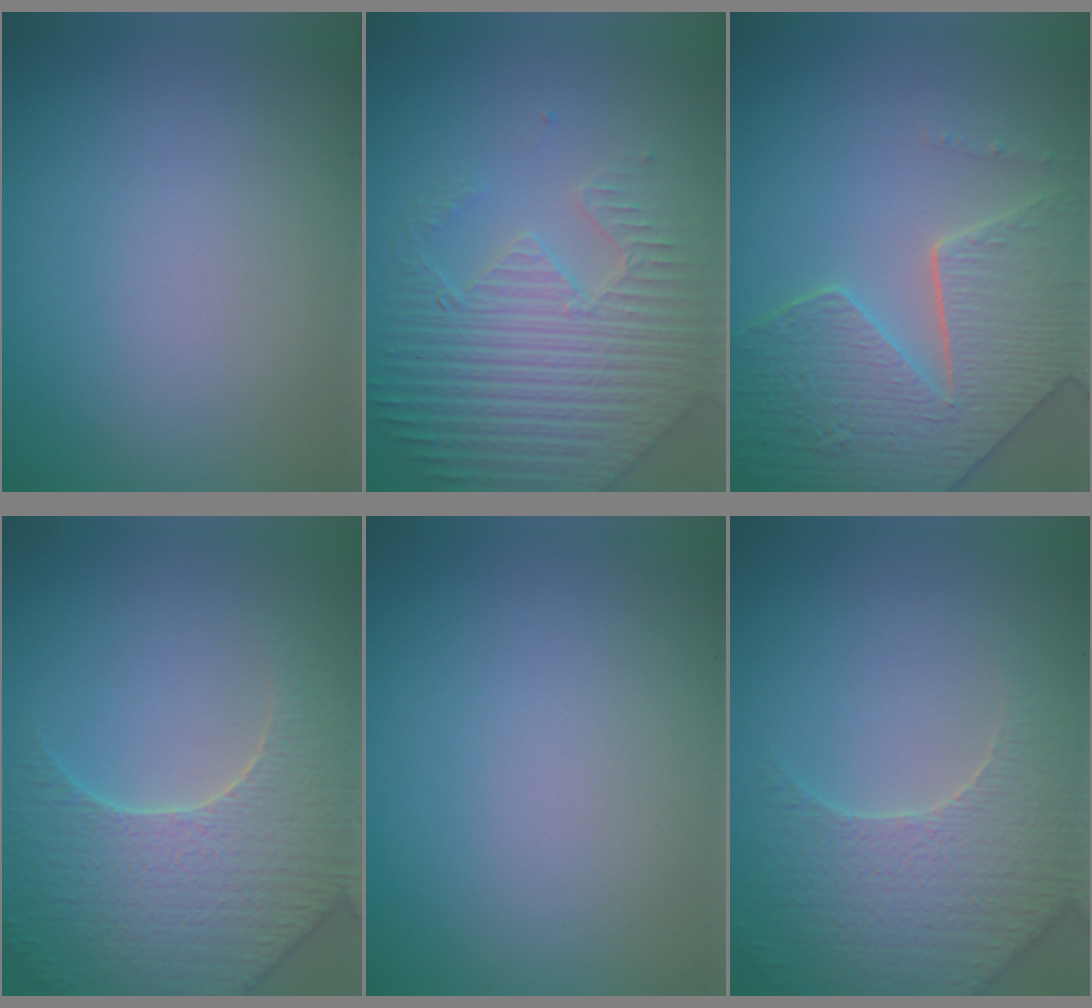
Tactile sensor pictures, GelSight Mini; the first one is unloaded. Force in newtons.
{"total": 6.5, "press": 5.3, "slide": 3.8}
{"total": 7.6, "press": 6.2, "slide": 4.5}
{"total": 5.9, "press": 5.6, "slide": 1.7}
{"total": 0.0}
{"total": 4.4, "press": 4.3, "slide": 0.8}